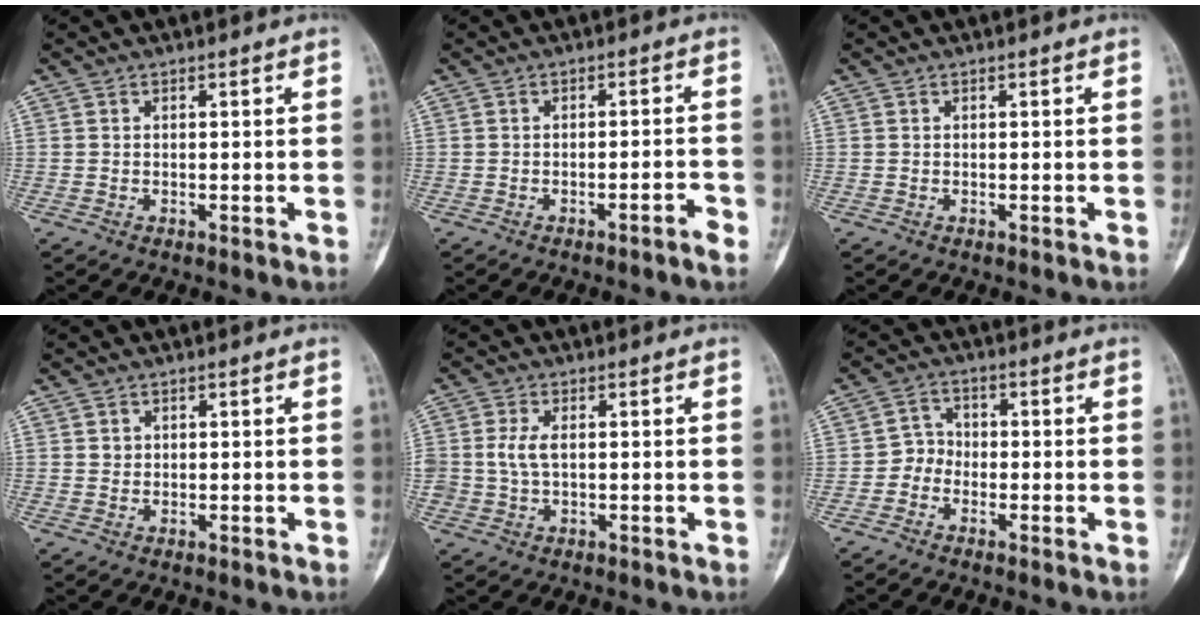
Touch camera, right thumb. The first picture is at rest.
{"total": 2.8, "force": [-1.7, 0.2, 2.2], "torque": [-0.039, 0.014, -0.024]}
{"total": 0.0}
{"total": 1.0, "force": [0.3, 0.9, 0.2], "torque": [0.003, 0.001, 0.006]}
{"total": 3.6, "force": [0.2, 2.1, 2.9], "torque": [-0.067, 0.002, 0.006]}
{"total": 3.2, "force": [-1.5, 2.7, 1.0], "torque": [0.005, 0.014, -0.042]}